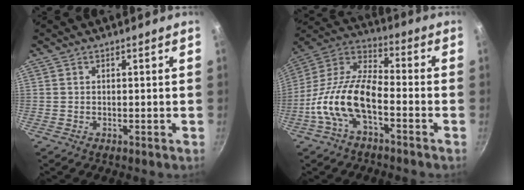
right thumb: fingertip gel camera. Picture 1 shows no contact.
{"total": 15.2, "force": [-5.4, 7.0, 12.4], "torque": [-0.235, 0.052, -0.123]}